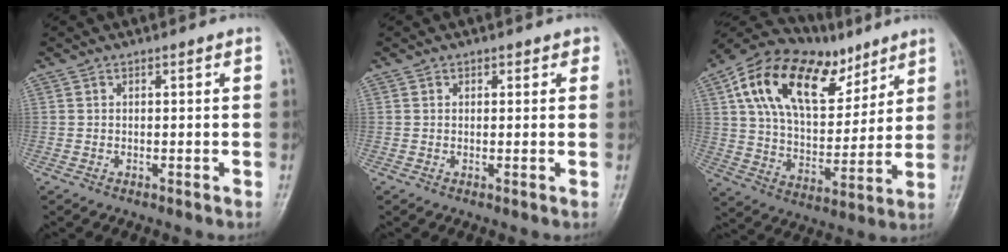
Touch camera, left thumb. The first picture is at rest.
{"total": 1.4, "force": [0.8, 1.1, 0.4], "torque": [0.014, -0.002, 0.004]}
{"total": 23.5, "force": [12.0, 13.1, 15.4], "torque": [-0.231, -0.012, 0.209]}